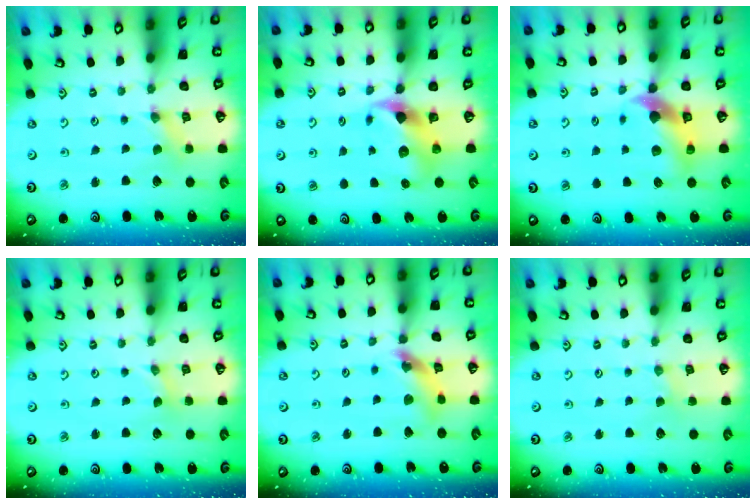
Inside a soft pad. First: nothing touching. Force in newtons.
{"total": 8.4, "press": 8.2, "slide": 1.6}
{"total": 9.9, "press": 9.8, "slide": 1.4}
{"total": 0.0}
{"total": 11.7, "press": 11.7, "slide": 1.3}
{"total": 0.9, "press": 0.9, "slide": 0.2}